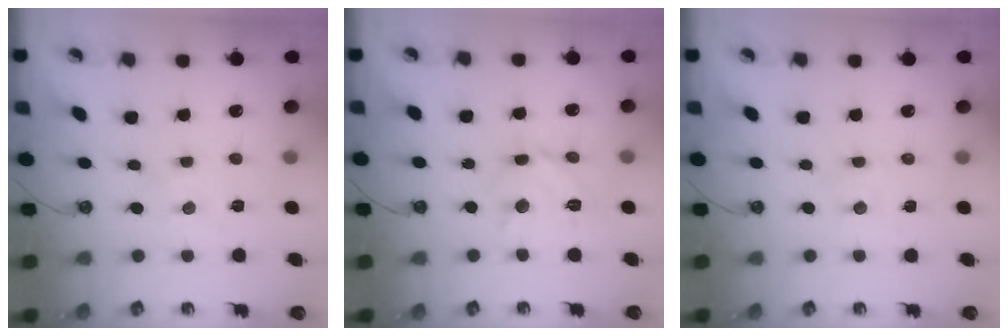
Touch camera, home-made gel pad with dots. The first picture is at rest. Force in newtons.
{"total": 12.7, "press": 12.6, "slide": 1.0}
{"total": 1.6, "press": 1.6, "slide": 0.1}